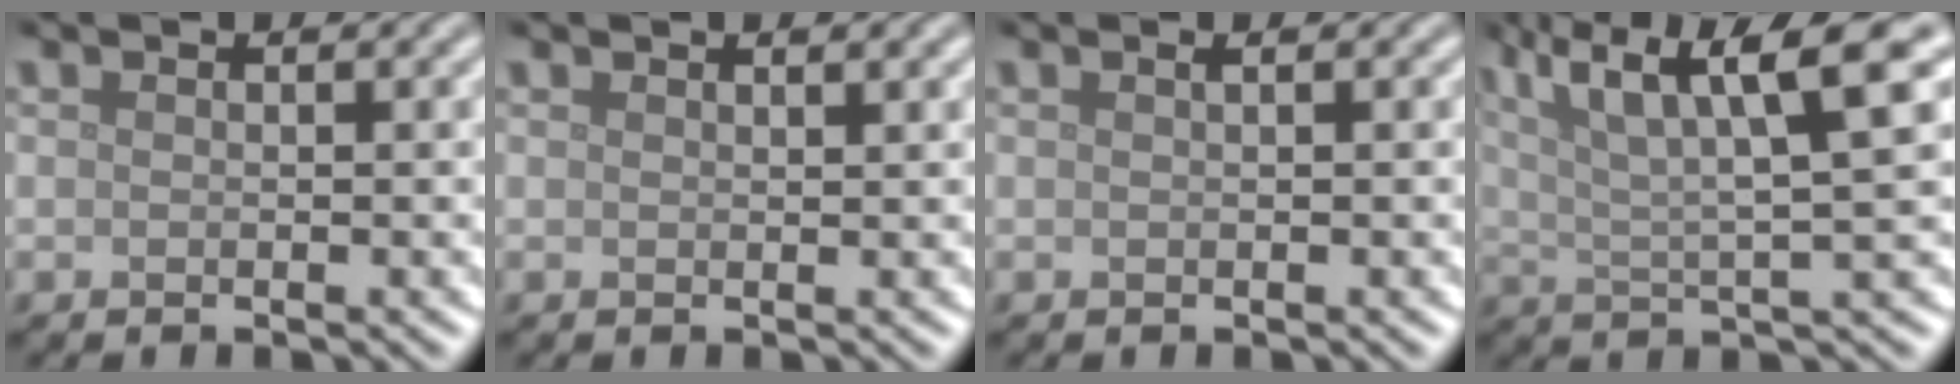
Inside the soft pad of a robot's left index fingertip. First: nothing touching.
{"total": 0.8, "force": [0.7, 0.1, 0.3], "torque": [-0.004, 0.000, 0.013]}
{"total": 0.5, "force": [0.2, 0.2, 0.4], "torque": [-0.004, 0.004, 0.002]}
{"total": 10.1, "force": [4.7, 2.1, 8.7], "torque": [-0.144, 0.018, 0.084]}